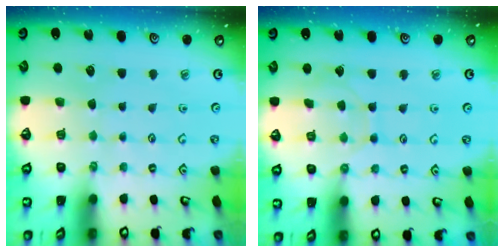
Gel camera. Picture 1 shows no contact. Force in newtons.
{"total": 5.8, "press": 5.7, "slide": 0.6}